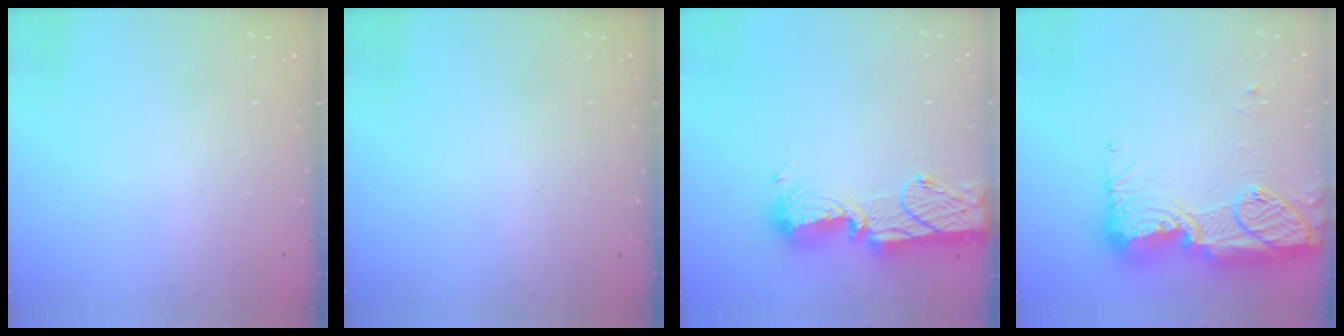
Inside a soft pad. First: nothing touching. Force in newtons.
{"total": 0.0}
{"total": 15.3, "press": 14.8, "slide": 4.0}
{"total": 21.5, "press": 20.4, "slide": 6.7}